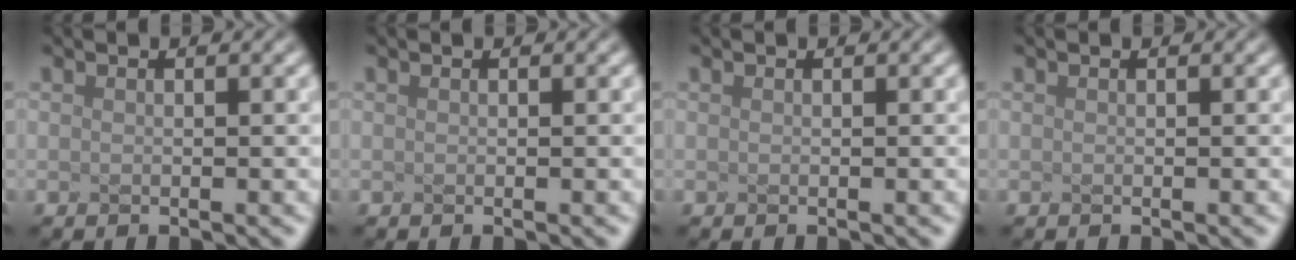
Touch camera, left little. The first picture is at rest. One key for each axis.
{"total": 0.0}
{"total": 0.0}
{"total": 0.0}